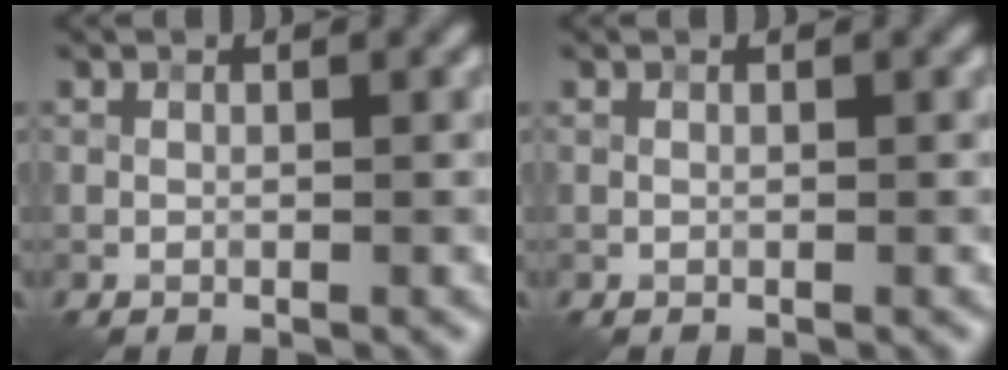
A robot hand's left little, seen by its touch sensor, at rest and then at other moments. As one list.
[{"total": 0.0}]